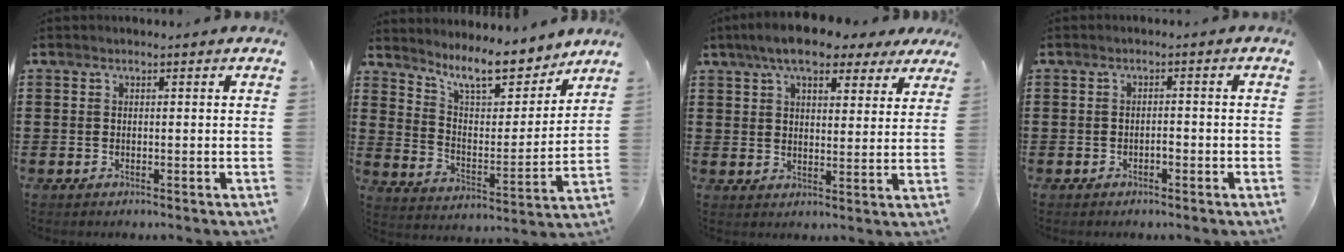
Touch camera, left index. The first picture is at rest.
{"total": 10.4, "force": [8.6, 2.2, 5.4], "torque": [-0.109, -0.044, 0.150]}
{"total": 8.5, "force": [6.7, 2.7, 4.5], "torque": [-0.094, -0.007, 0.120]}
{"total": 1.4, "force": [-0.8, 0.4, 1.1], "torque": [-0.024, -0.001, -0.016]}